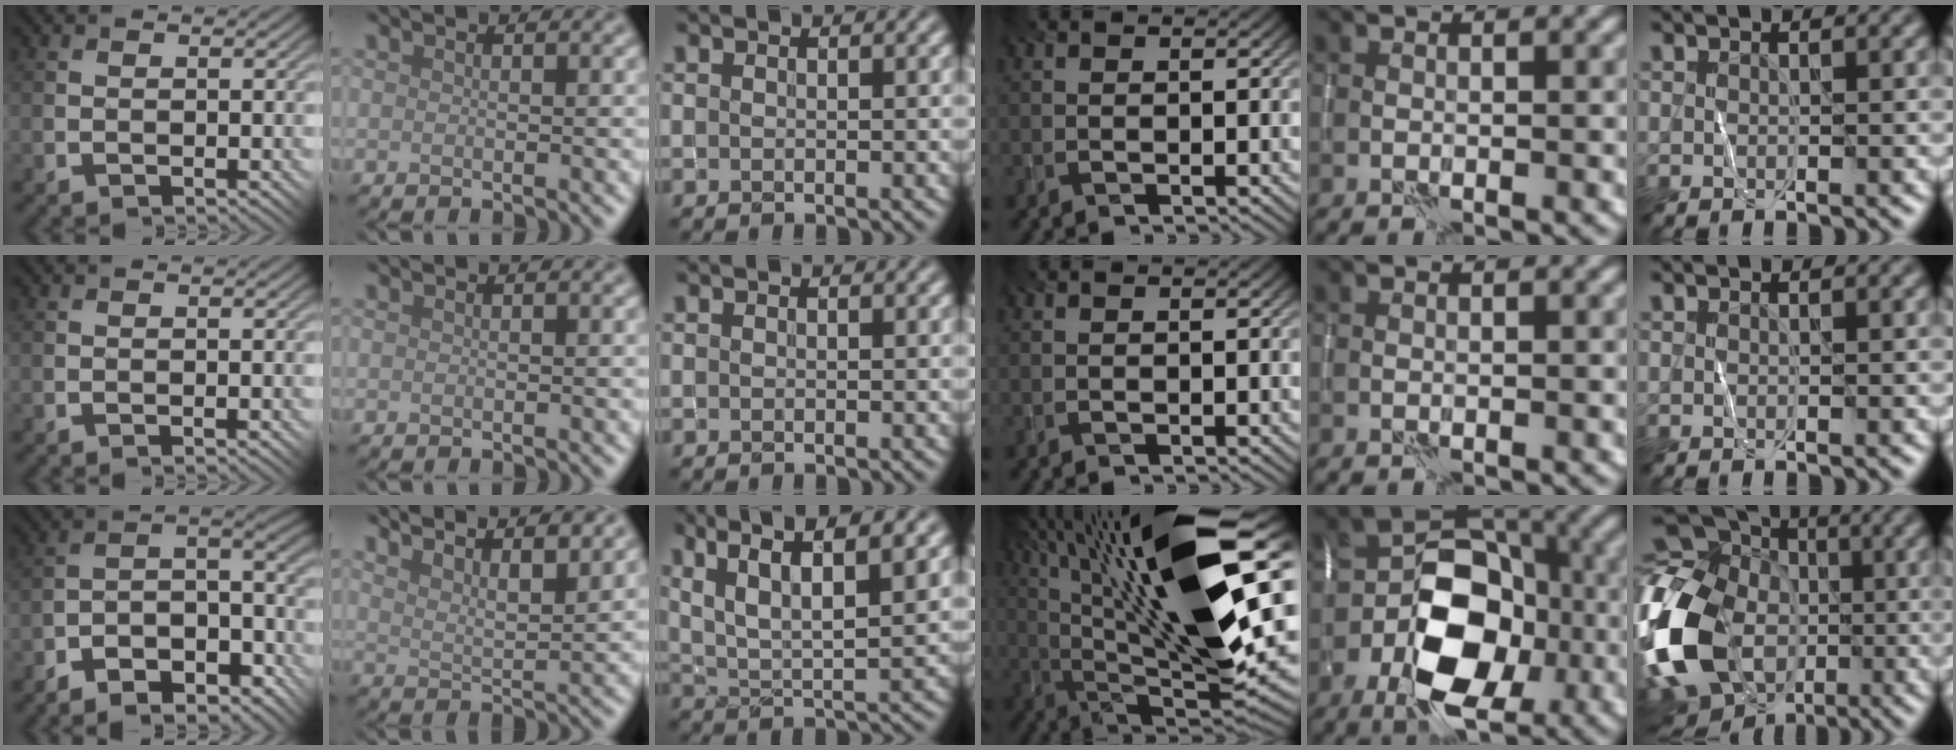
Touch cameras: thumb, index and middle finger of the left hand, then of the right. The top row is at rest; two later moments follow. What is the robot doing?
{"motion": "wrap", "object": "yarn"}